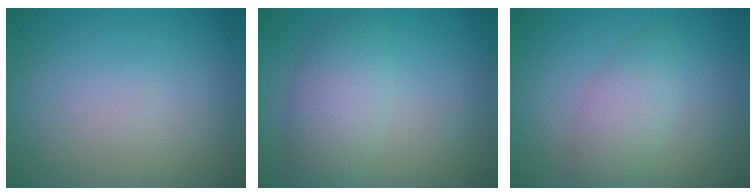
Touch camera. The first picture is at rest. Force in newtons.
{"total": 4.1, "press": 4.1, "slide": 0.2}
{"total": 2.7, "press": 2.7, "slide": 0.1}